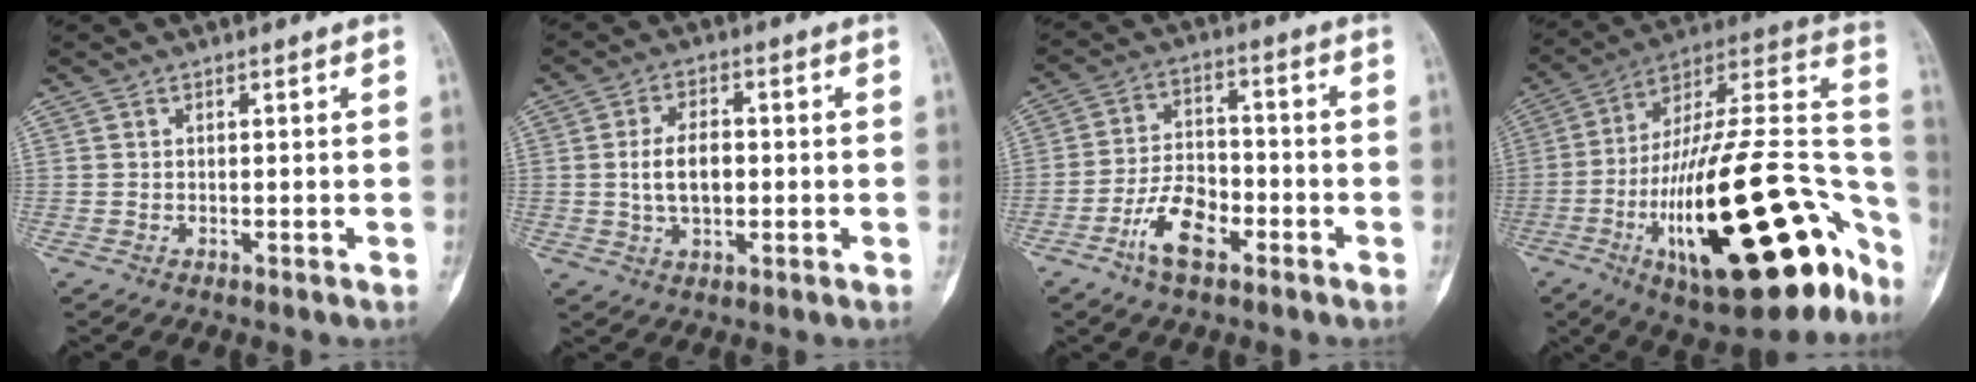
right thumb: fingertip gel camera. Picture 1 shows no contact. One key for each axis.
{"total": 7.0, "fx": -0.3, "fy": 4.0, "fz": 5.7, "tx": -0.101, "ty": 0.009, "tz": -0.006}
{"total": 9.4, "fx": -4.9, "fy": 4.8, "fz": 6.4, "tx": -0.106, "ty": 0.029, "tz": -0.092}
{"total": 37.3, "fx": -14.1, "fy": 13.0, "fz": 31.9, "tx": -0.419, "ty": 0.065, "tz": -0.214}